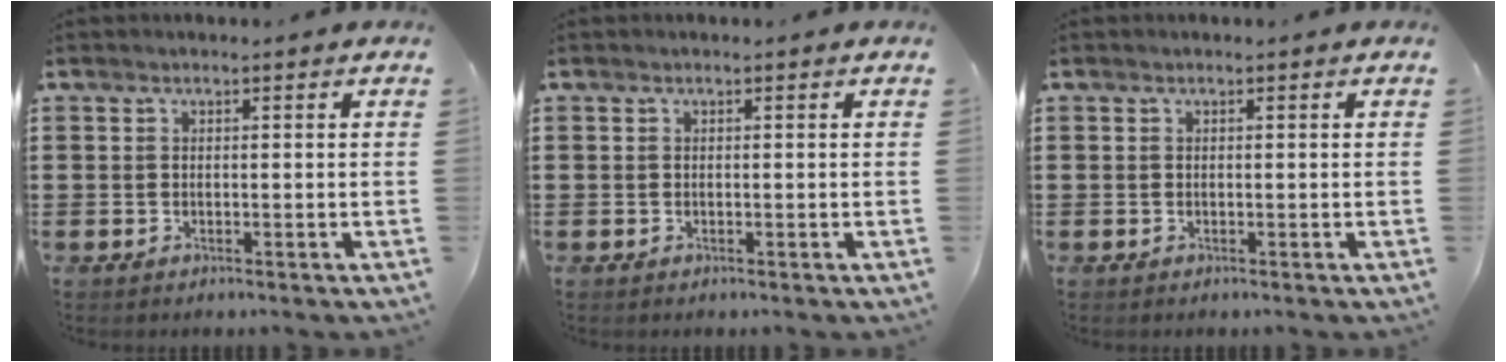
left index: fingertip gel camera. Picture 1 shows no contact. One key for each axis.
{"total": 0.0}
{"total": 0.0}